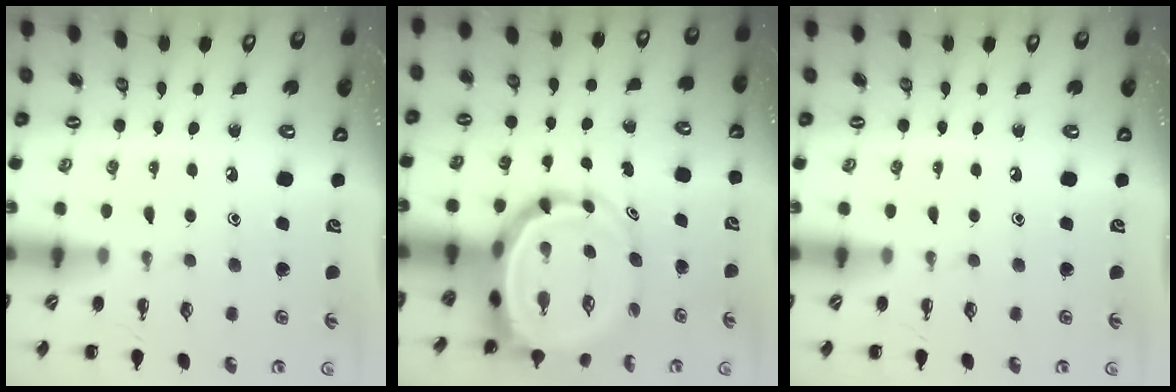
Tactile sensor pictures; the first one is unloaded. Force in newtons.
{"total": 7.9, "press": 7.5, "slide": 2.5}
{"total": 0.0}